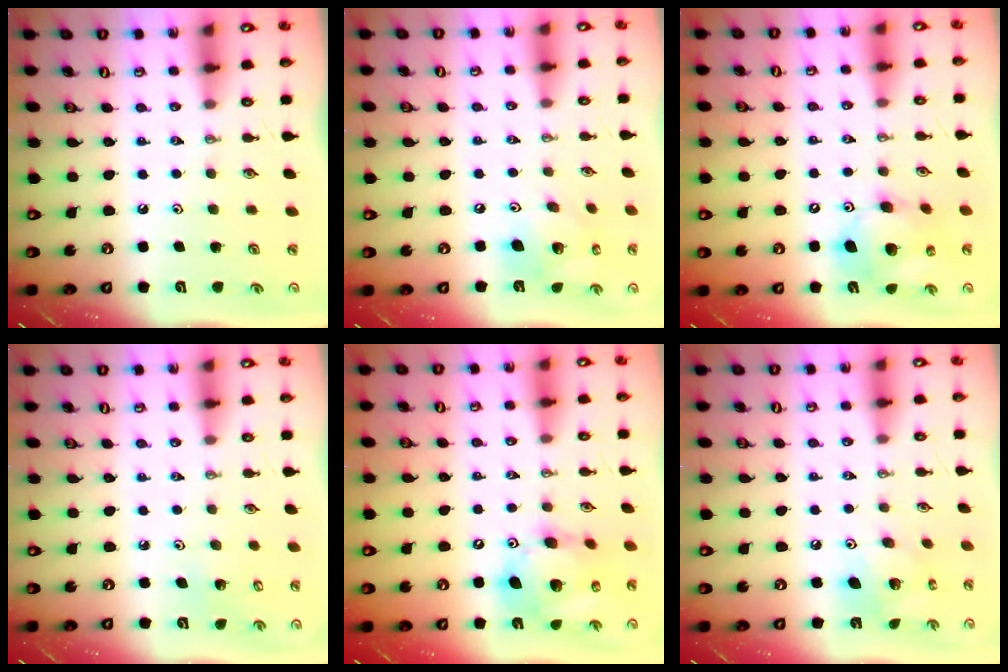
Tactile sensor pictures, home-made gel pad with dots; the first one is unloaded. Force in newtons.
{"total": 14.1, "press": 13.9, "slide": 2.1}
{"total": 13.3, "press": 13.1, "slide": 2.3}
{"total": 2.5, "press": 2.5, "slide": 0.2}
{"total": 15.6, "press": 15.4, "slide": 2.8}
{"total": 10.5, "press": 10.5, "slide": 0.5}